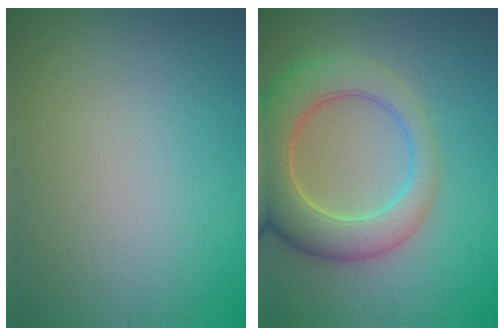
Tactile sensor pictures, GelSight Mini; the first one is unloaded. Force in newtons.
{"total": 7.8, "press": 7.8, "slide": 1.0}